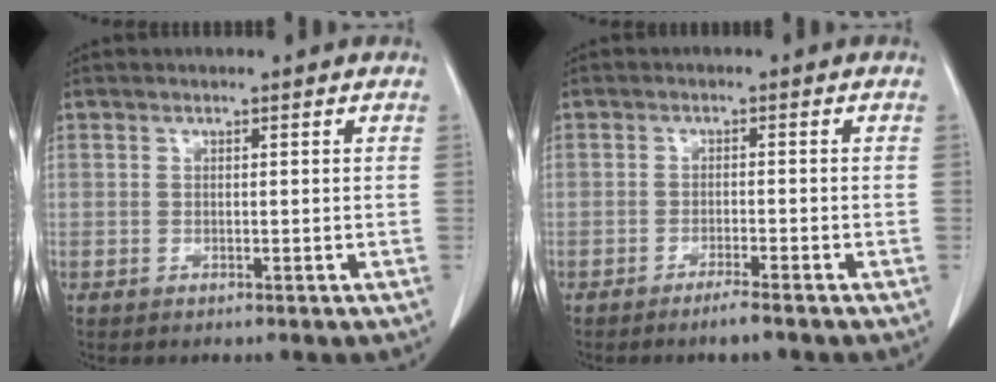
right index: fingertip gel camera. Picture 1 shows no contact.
{"total": 2.5, "force": [-2.0, -0.2, 1.5], "torque": [-0.029, -0.003, -0.035]}